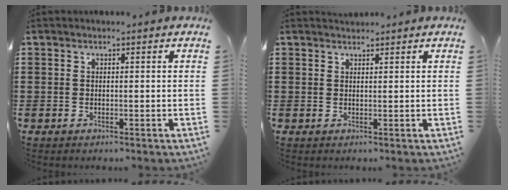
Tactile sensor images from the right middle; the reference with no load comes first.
{"total": 1.1, "force": [1.0, 0.3, 0.0], "torque": [-0.002, 0.000, 0.020]}